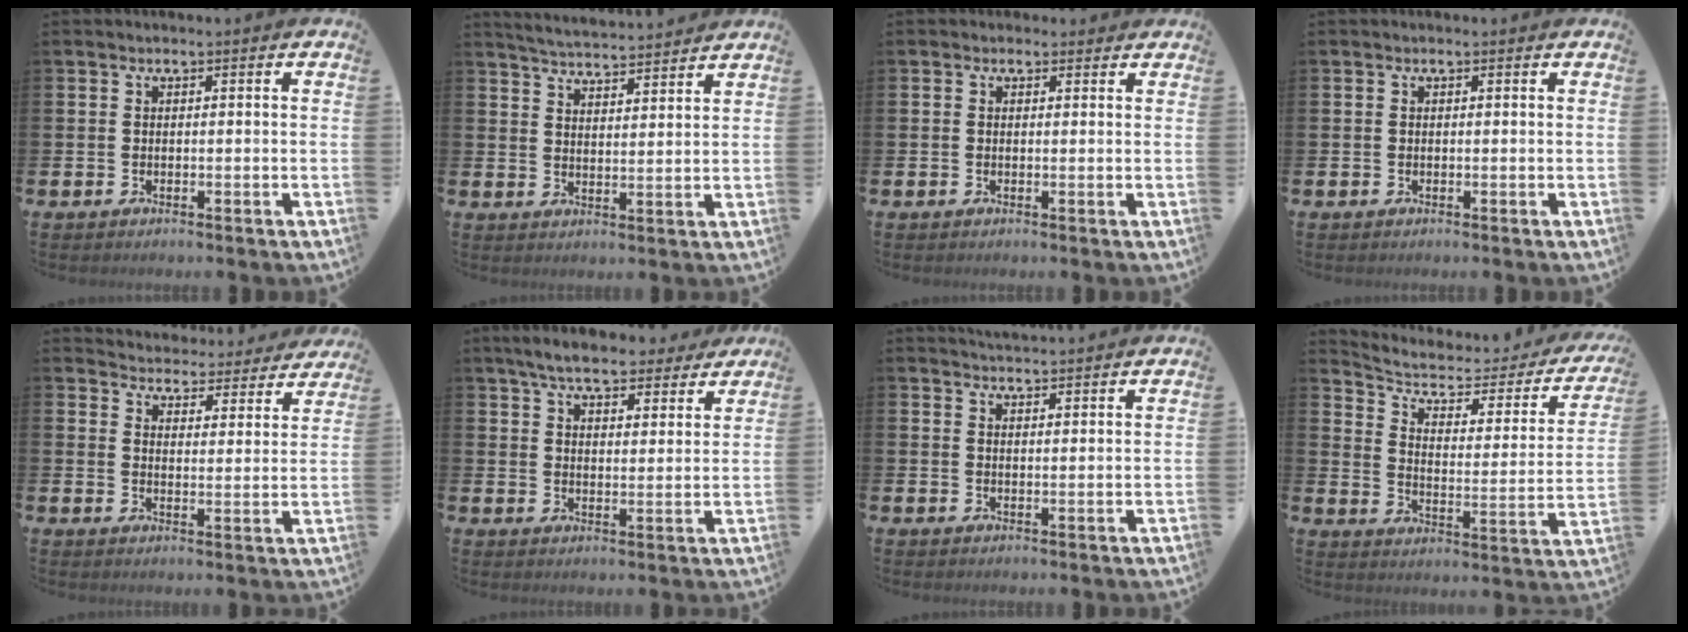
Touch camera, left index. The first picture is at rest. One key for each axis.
{"total": 4.8, "fx": 4.8, "fy": 0.1, "fz": 0.2, "tx": -0.020, "ty": -0.032, "tz": 0.086}
{"total": 0.9, "fx": 0.6, "fy": 0.6, "fz": 0.1, "tx": 0.007, "ty": 0.005, "tz": 0.008}
{"total": 0.0}
{"total": 4.3, "fx": 4.3, "fy": 0.7, "fz": 0.0, "tx": -0.016, "ty": -0.042, "tz": 0.069}
{"total": 7.0, "fx": 6.5, "fy": 1.5, "fz": 1.9, "tx": -0.045, "ty": -0.032, "tz": 0.115}
{"total": 3.3, "fx": 3.3, "fy": -0.1, "fz": -0.1, "tx": 0.000, "ty": -0.020, "tz": 0.060}
{"total": 5.9, "fx": 4.5, "fy": 2.6, "fz": 2.8, "tx": -0.073, "ty": -0.033, "tz": 0.067}